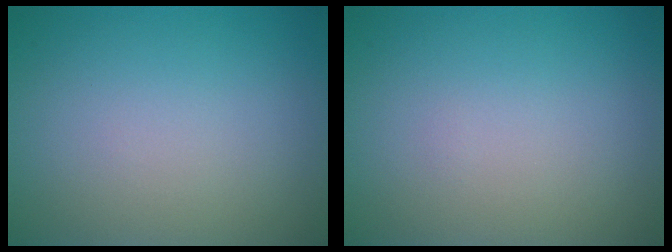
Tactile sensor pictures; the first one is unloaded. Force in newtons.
{"total": 0.0}